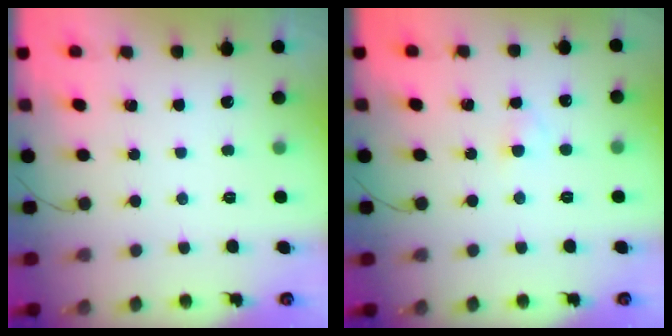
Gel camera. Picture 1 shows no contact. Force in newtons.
{"total": 1.8, "press": 1.6, "slide": 0.9}